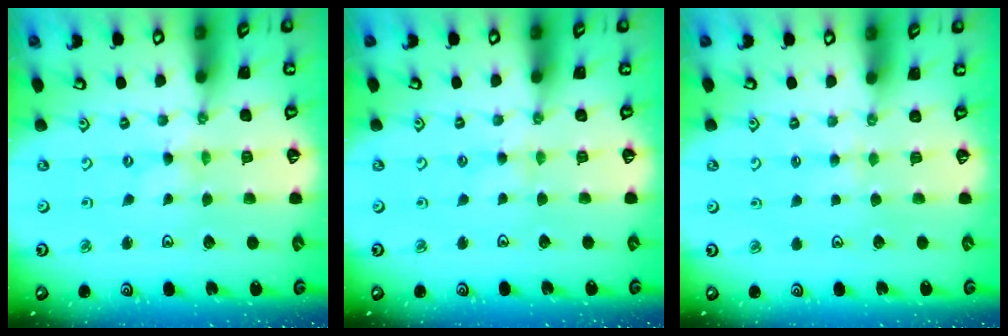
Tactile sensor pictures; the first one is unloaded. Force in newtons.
{"total": 2.0, "press": 1.9, "slide": 0.3}
{"total": 2.6, "press": 2.5, "slide": 0.5}